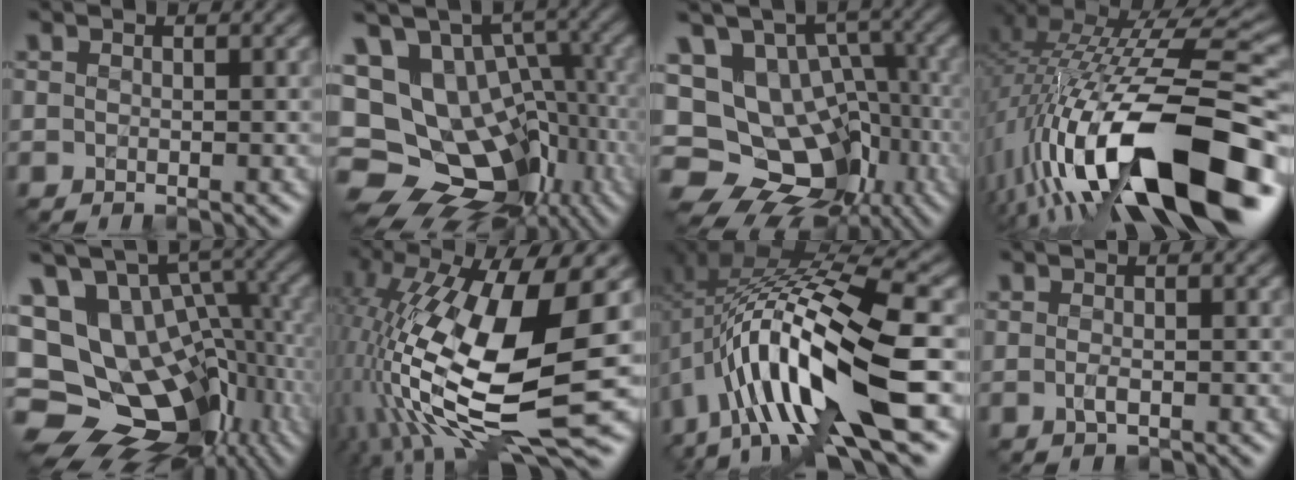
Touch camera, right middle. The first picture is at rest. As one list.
[{"total": 17.1, "force": [-5.6, 12.5, 10.2], "torque": [-0.179, 0.008, -0.064]}, {"total": 15.5, "force": [-5.7, 11.7, 8.3], "torque": [-0.144, 0.003, -0.079]}, {"total": 17.8, "force": [-4.2, 7.4, 15.6], "torque": [-0.278, 0.001, -0.071]}, {"total": 17.1, "force": [-4.3, 11.8, 11.6], "torque": [-0.201, 0.001, -0.033]}, {"total": 16.8, "force": [-2.8, 6.1, 15.4], "torque": [-0.312, 0.003, -0.055]}, {"total": 15.1, "force": [-2.5, 4.8, 14.1], "torque": [-0.262, 0.007, -0.041]}, {"total": 1.0, "force": [-0.2, 0.4, 0.9], "torque": [-0.023, -0.003, -0.006]}]